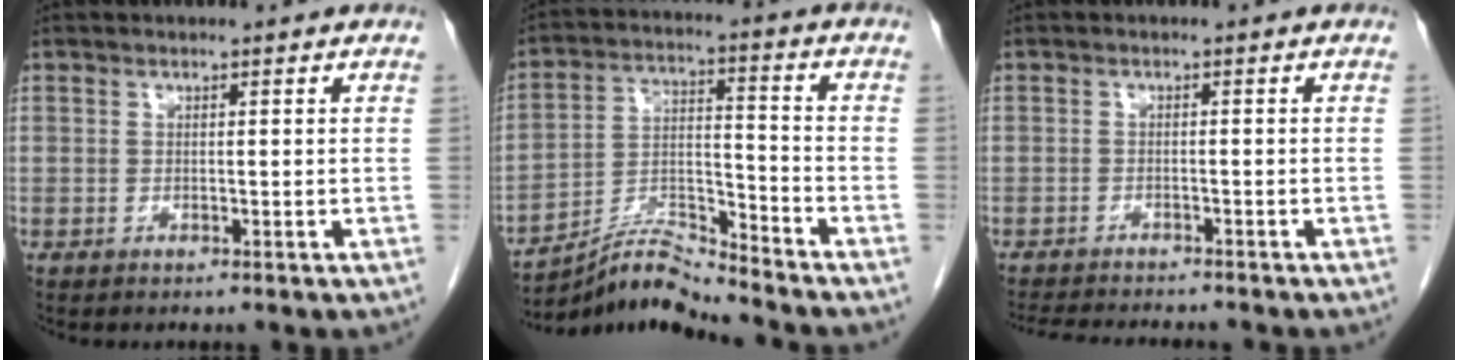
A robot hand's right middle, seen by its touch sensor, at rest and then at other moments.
{"total": 8.4, "force": [-8.2, -1.4, 1.5], "torque": [-0.038, 0.017, -0.149]}
{"total": 8.6, "force": [-8.0, 1.3, 3.1], "torque": [-0.049, -0.012, -0.112]}